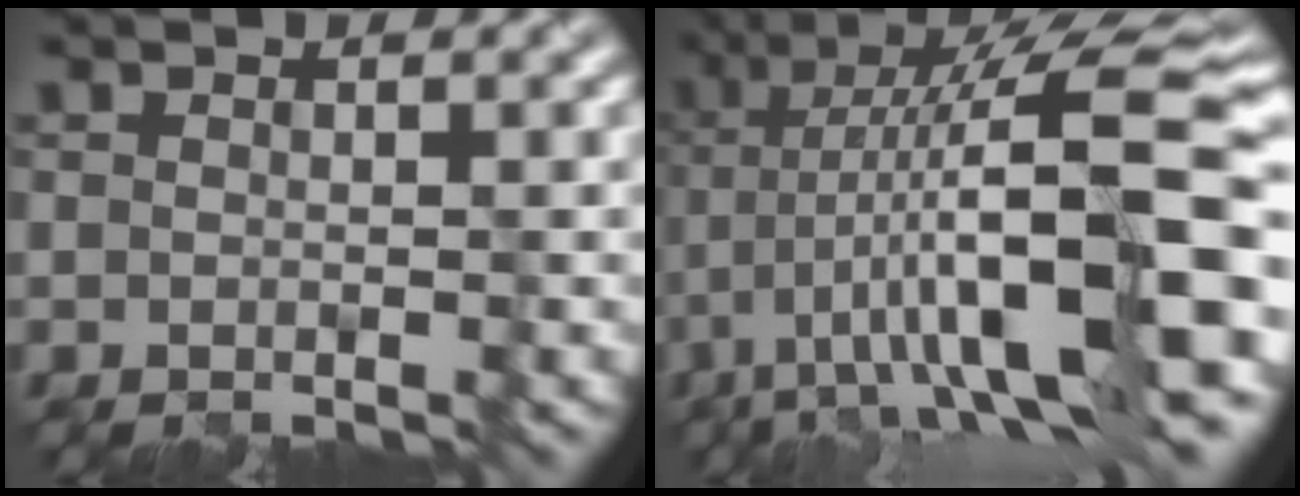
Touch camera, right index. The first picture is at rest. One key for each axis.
{"total": 16.2, "fx": -2.4, "fy": 4.7, "fz": 15.4, "tx": -0.250, "ty": 0.033, "tz": -0.039}